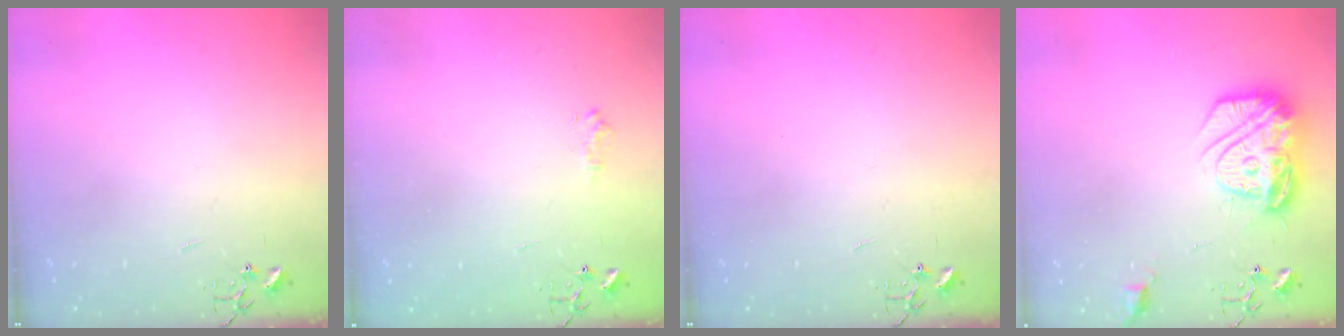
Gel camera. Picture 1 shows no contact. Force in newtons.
{"total": 6.6, "press": 6.6, "slide": 0.8}
{"total": 0.0}
{"total": 17.7, "press": 17.6, "slide": 1.4}